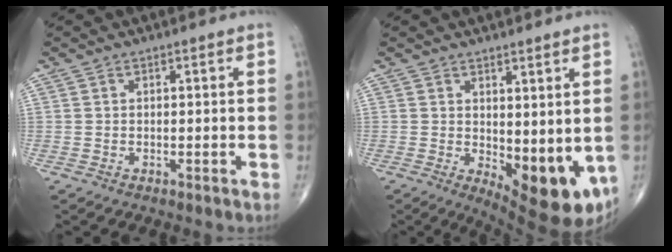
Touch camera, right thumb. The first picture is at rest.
{"total": 11.9, "force": [-0.8, 4.8, 10.8], "torque": [-0.130, -0.030, 0.003]}